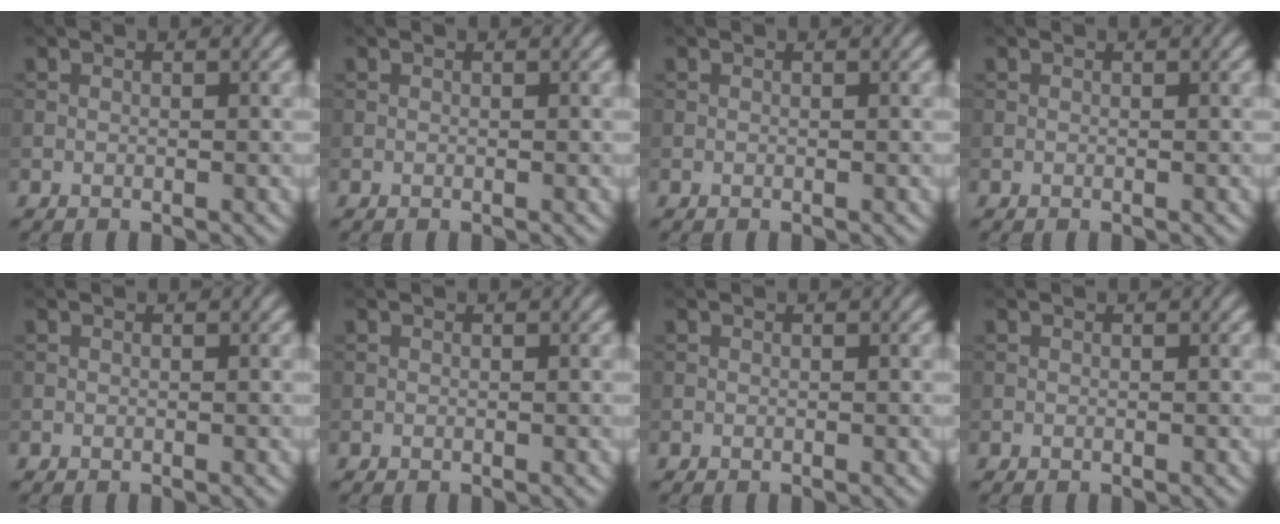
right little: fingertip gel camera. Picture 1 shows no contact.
{"total": 0.0}
{"total": 0.0}
{"total": 0.0}
{"total": 0.0}
{"total": 0.0}
{"total": 0.0}
{"total": 0.0}